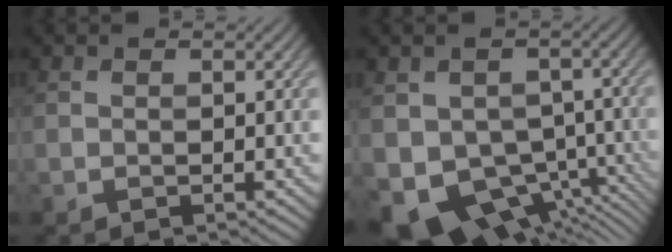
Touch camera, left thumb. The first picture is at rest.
{"total": 11.3, "force": [-4.6, 8.4, 6.1], "torque": [-0.125, -0.042, -0.062]}